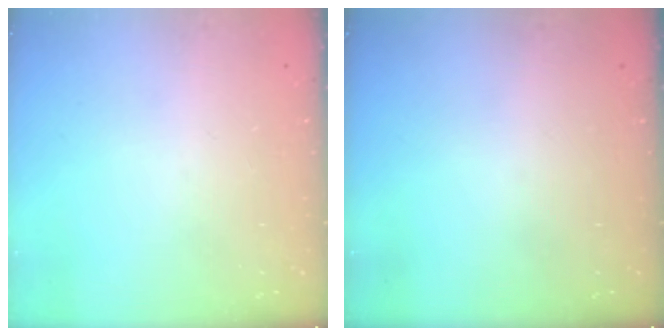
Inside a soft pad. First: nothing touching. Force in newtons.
{"total": 0.0}